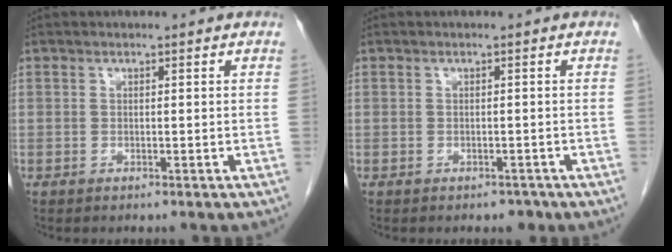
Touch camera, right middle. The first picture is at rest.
{"total": 1.2, "force": [-0.9, 0.8, 0.2], "torque": [0.000, 0.003, -0.010]}